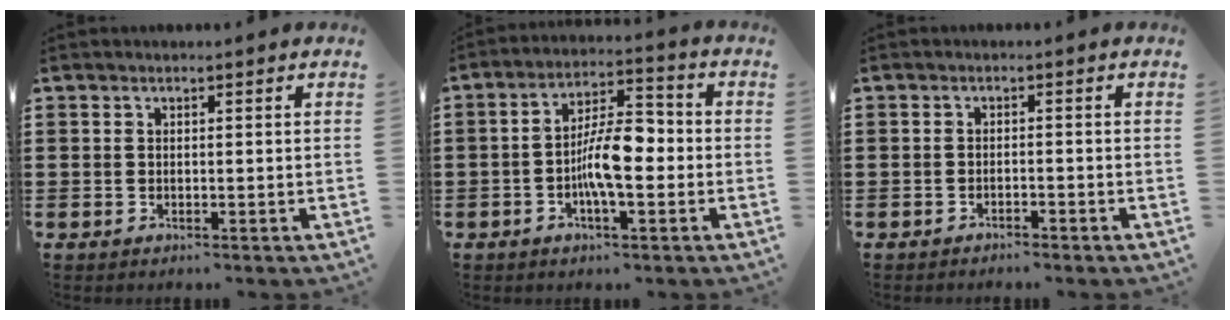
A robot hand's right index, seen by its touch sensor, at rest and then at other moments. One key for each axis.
{"total": 8.6, "fx": -1.9, "fy": 3.1, "fz": 7.7, "tx": -0.154, "ty": 0.004, "tz": -0.038}
{"total": 1.2, "fx": -1.2, "fy": 0.0, "fz": 0.3, "tx": -0.007, "ty": 0.001, "tz": -0.024}